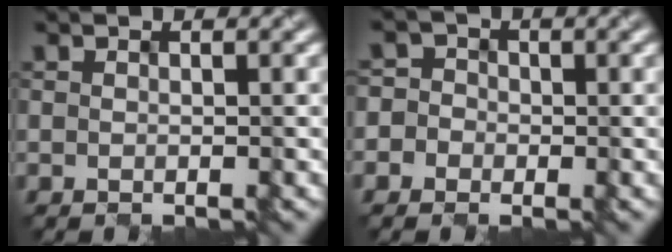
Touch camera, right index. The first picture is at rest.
{"total": 3.1, "force": [-0.1, 3.0, 0.5], "torque": [0.022, 0.017, -0.030]}